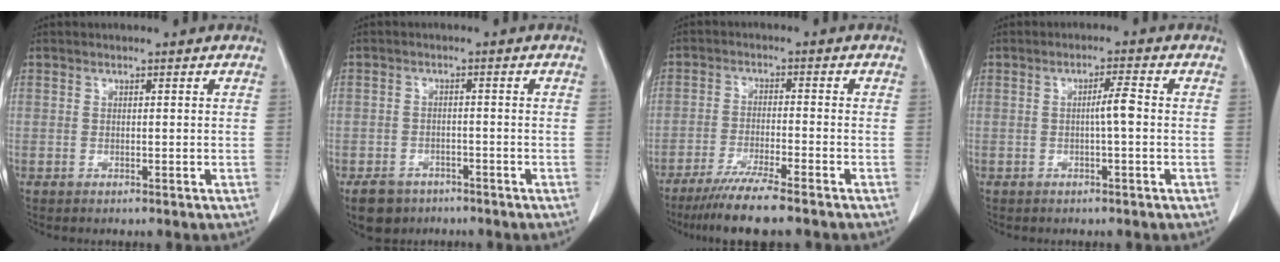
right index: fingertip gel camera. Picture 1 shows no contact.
{"total": 4.9, "force": [-3.4, 3.4, 1.1], "torque": [-0.022, 0.003, -0.052]}
{"total": 8.0, "force": [-6.4, -0.4, 4.9], "torque": [-0.077, -0.022, -0.107]}
{"total": 2.8, "force": [-0.2, 0.0, 2.8], "torque": [-0.047, 0.002, -0.005]}